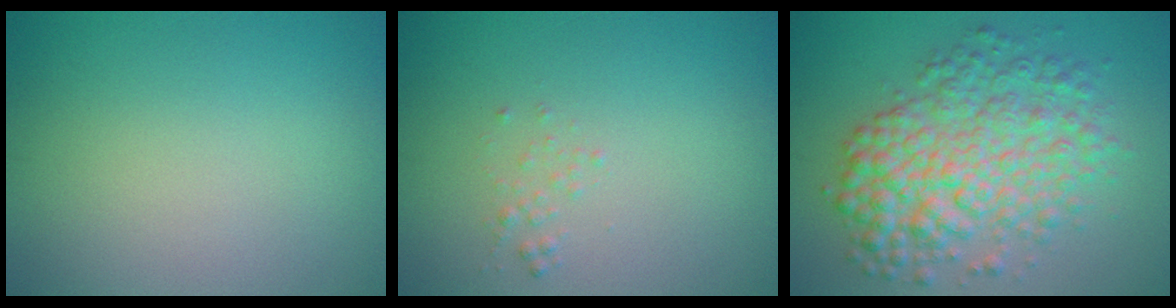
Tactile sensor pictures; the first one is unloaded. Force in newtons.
{"total": 0.8, "press": 0.8, "slide": 0.1}
{"total": 7.4, "press": 7.4, "slide": 0.1}